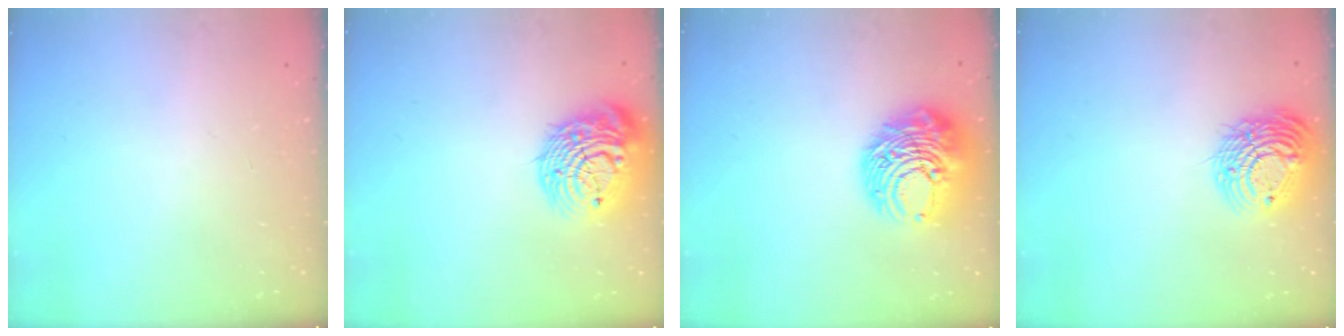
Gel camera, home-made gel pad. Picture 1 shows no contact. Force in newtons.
{"total": 16.1, "press": 15.9, "slide": 2.6}
{"total": 12.3, "press": 12.3, "slide": 1.3}
{"total": 13.6, "press": 13.5, "slide": 1.4}